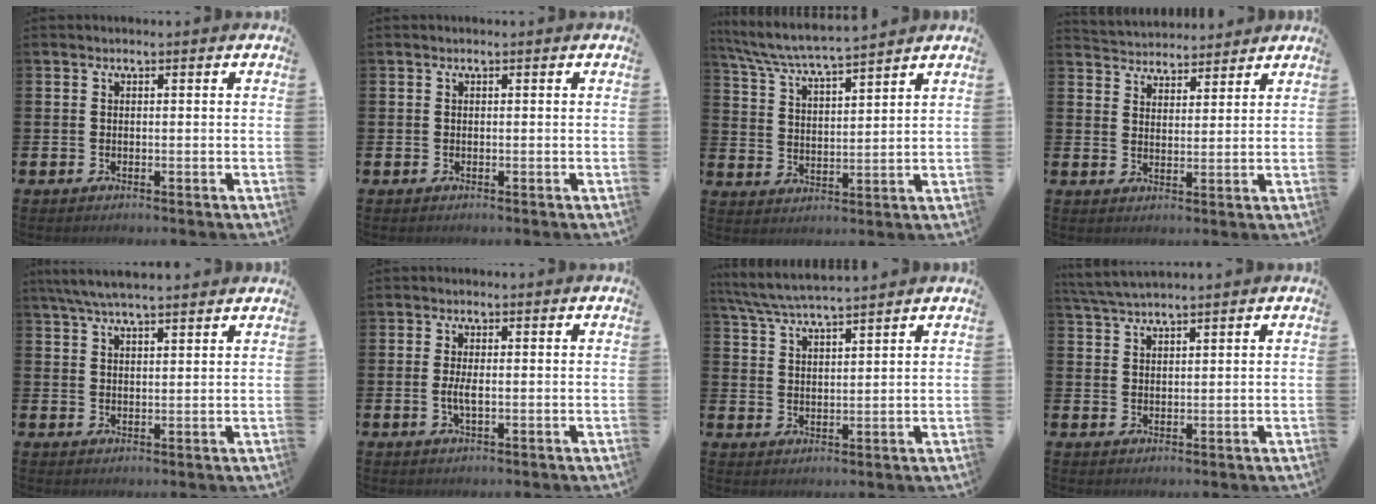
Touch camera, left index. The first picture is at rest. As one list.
[{"total": 0.0}, {"total": 6.5, "force": [6.3, 0.0, 1.6], "torque": [-0.053, -0.040, 0.110]}, {"total": 4.1, "force": [4.0, 0.9, -0.7], "torque": [-0.007, -0.021, 0.073]}, {"total": 5.5, "force": [5.0, 0.8, 2.2], "torque": [-0.051, -0.011, 0.092]}, {"total": 2.1, "force": [-0.2, 0.7, 2.0], "torque": [-0.034, -0.001, -0.005]}, {"total": 5.6, "force": [5.4, 0.2, 1.6], "torque": [-0.049, -0.024, 0.097]}, {"total": 3.3, "force": [3.2, 0.1, 0.9], "torque": [-0.027, -0.006, 0.060]}]